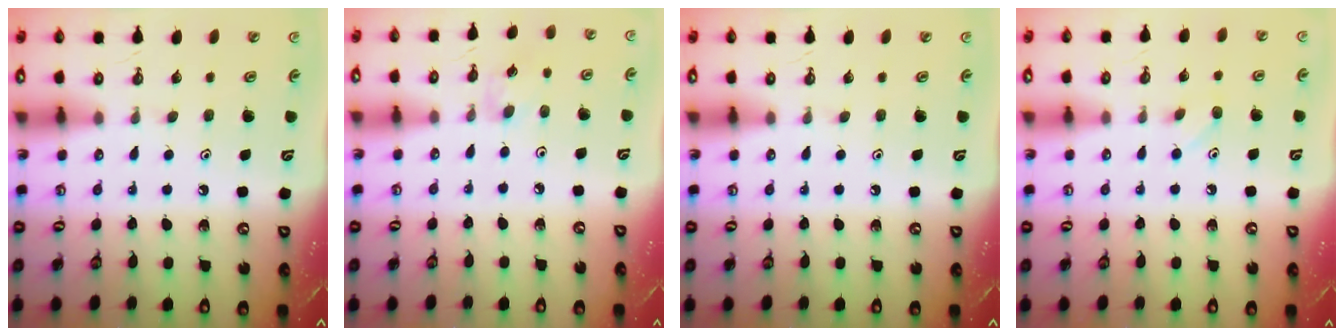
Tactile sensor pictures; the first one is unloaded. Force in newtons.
{"total": 2.9, "press": 2.8, "slide": 0.5}
{"total": 0.0}
{"total": 4.2, "press": 4.2, "slide": 0.6}